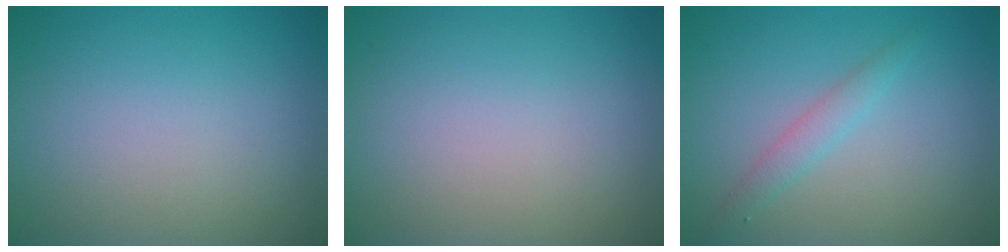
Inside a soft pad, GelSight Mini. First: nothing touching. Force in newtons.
{"total": 0.0}
{"total": 1.7, "press": 1.7, "slide": 0.0}